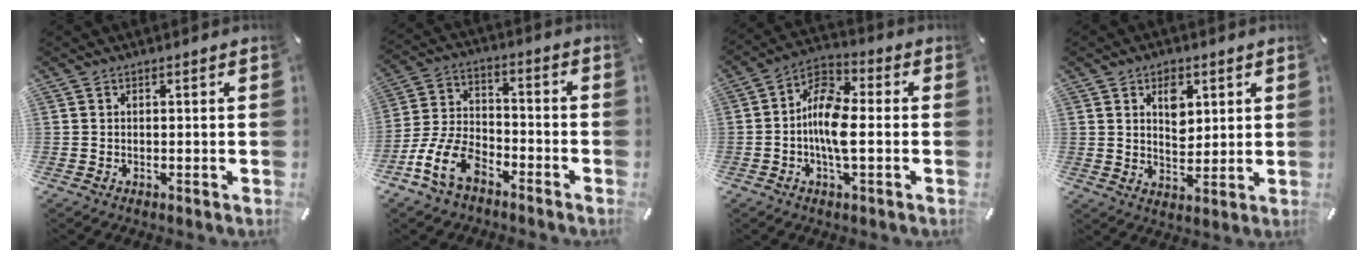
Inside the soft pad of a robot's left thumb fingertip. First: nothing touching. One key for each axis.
{"total": 12.6, "fx": -8.0, "fy": 7.1, "fz": 6.7, "tx": -0.139, "ty": 0.042, "tz": -0.151}
{"total": 10.6, "fx": -1.9, "fy": 5.0, "fz": 9.2, "tx": -0.185, "ty": 0.009, "tz": -0.033}
{"total": 6.3, "fx": 2.9, "fy": 4.6, "fz": 3.2, "tx": -0.026, "ty": -0.015, "tz": 0.045}